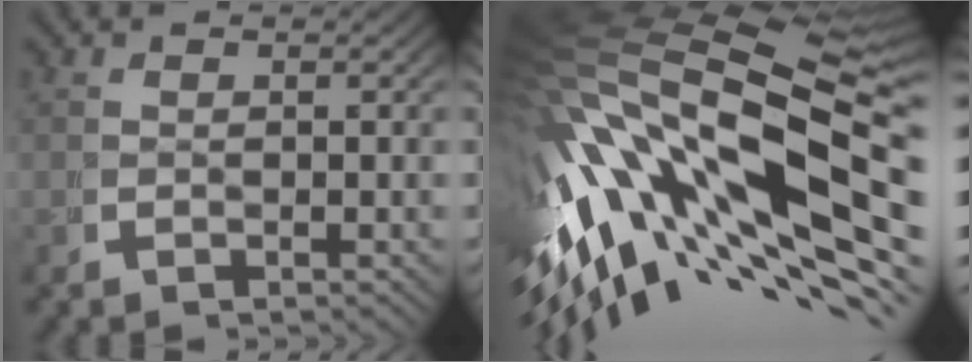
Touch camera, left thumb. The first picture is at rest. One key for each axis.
{"total": 23.2, "fx": 1.4, "fy": 12.8, "fz": 19.3, "tx": -0.379, "ty": -0.034, "tz": 0.053}